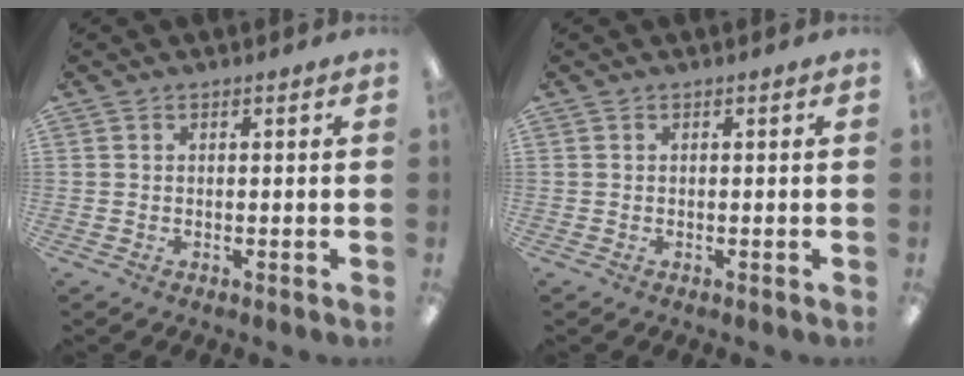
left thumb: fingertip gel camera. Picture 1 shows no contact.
{"total": 0.0}